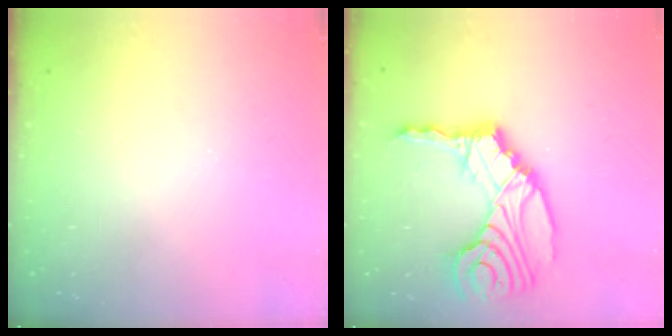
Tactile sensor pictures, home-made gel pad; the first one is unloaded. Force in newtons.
{"total": 18.4, "press": 18.1, "slide": 3.3}